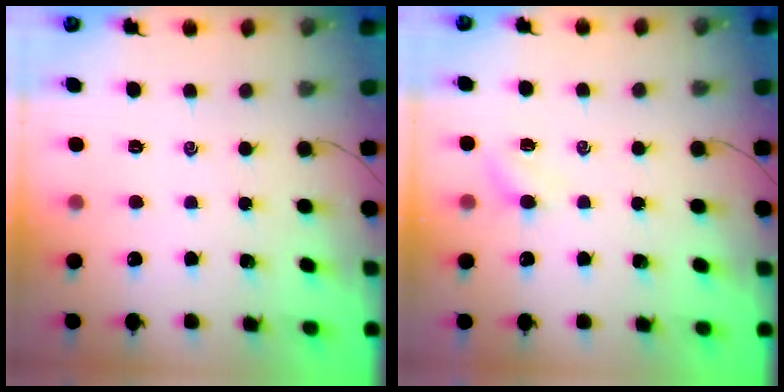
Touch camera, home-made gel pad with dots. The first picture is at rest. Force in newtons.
{"total": 2.3, "press": 2.2, "slide": 0.8}